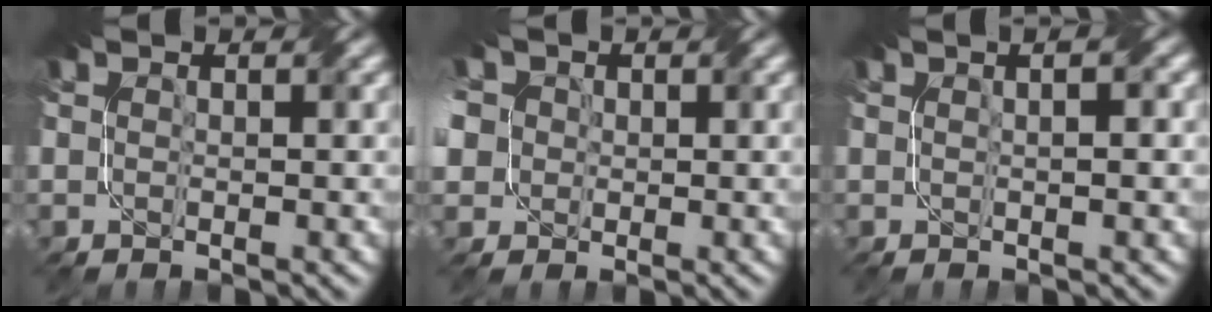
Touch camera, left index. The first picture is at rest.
{"total": 7.4, "force": [1.4, 6.2, 3.8], "torque": [-0.091, 0.031, -0.004]}
{"total": 3.8, "force": [1.0, 1.7, 3.2], "torque": [-0.022, 0.016, -0.008]}